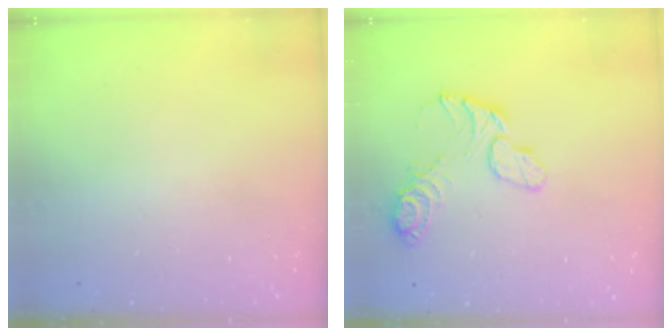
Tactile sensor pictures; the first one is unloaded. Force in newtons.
{"total": 10.2, "press": 10.2, "slide": 1.0}